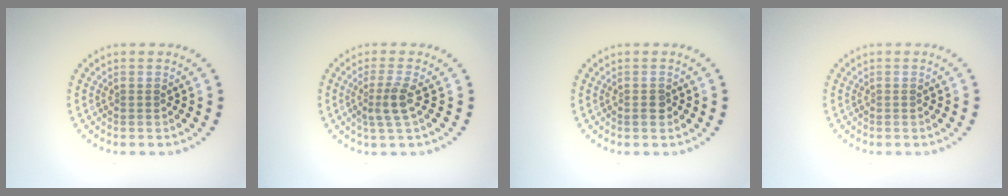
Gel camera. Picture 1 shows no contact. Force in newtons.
{"total": 2.4, "press": 1.8, "slide": 1.5}
{"total": 1.2, "press": 1.1, "slide": 0.4}
{"total": 0.0}